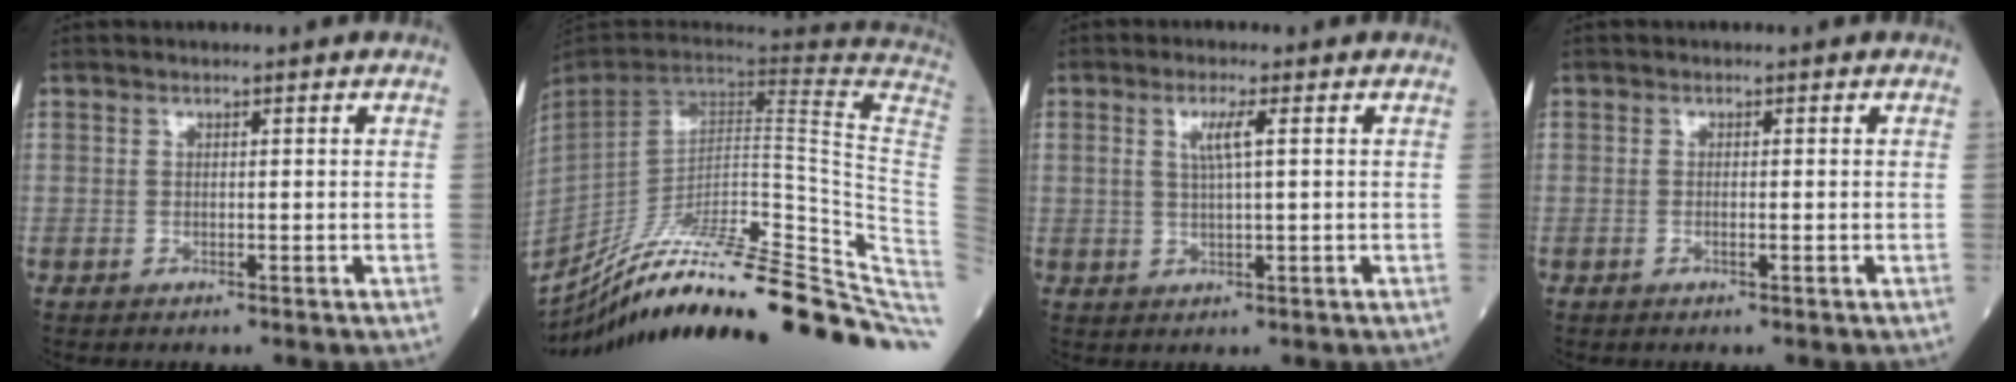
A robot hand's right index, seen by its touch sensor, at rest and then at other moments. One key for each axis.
{"total": 37.1, "fx": -28.5, "fy": 1.9, "fz": 23.7, "tx": -0.236, "ty": -0.050, "tz": -0.402}
{"total": 3.3, "fx": 1.0, "fy": 0.1, "fz": 3.2, "tx": -0.066, "ty": 0.001, "tz": 0.019}
{"total": 0.6, "fx": -0.2, "fy": 0.0, "fz": 0.5, "tx": -0.009, "ty": 0.001, "tz": -0.004}